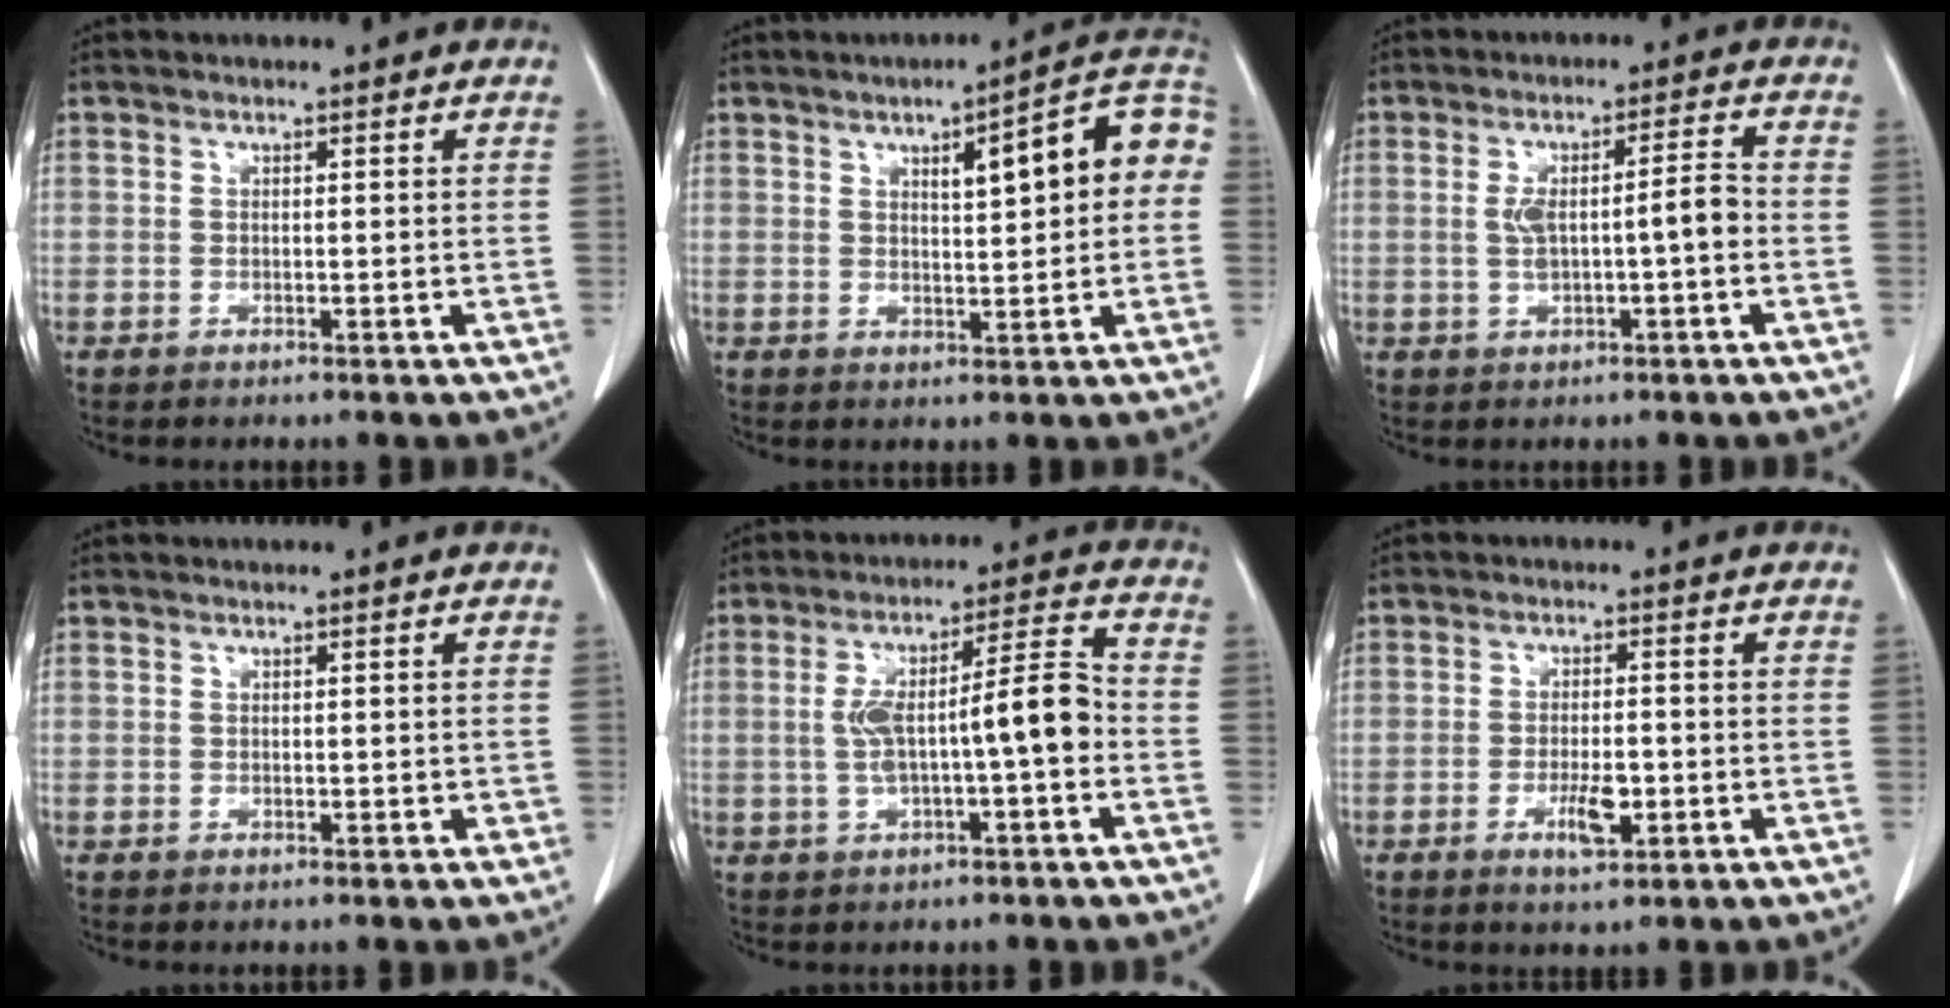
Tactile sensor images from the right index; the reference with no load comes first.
{"total": 11.1, "force": [2.3, 2.2, 10.6], "torque": [-0.140, 0.034, 0.027]}
{"total": 6.0, "force": [-0.5, 1.0, 5.9], "torque": [-0.109, 0.020, -0.002]}
{"total": 0.6, "force": [0.0, 0.4, 0.4], "torque": [-0.004, 0.001, 0.002]}
{"total": 10.1, "force": [-1.3, 1.3, 10.0], "torque": [-0.170, 0.034, -0.018]}
{"total": 4.5, "force": [-1.6, 1.4, 3.9], "torque": [-0.070, 0.001, -0.020]}